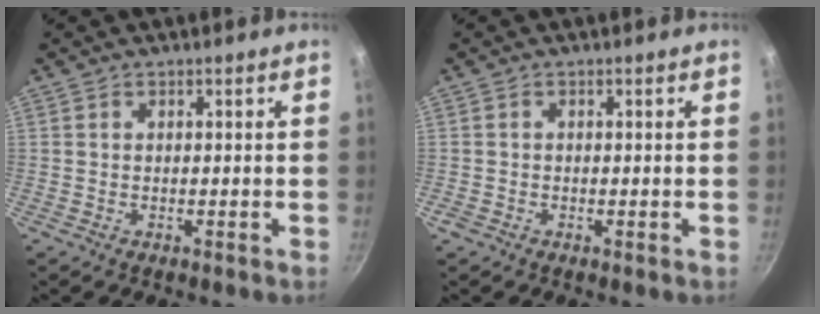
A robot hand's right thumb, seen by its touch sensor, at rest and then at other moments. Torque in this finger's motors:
{"motor_torque": [0.74, 0.28, 0.37, -0.25, 0.05]}